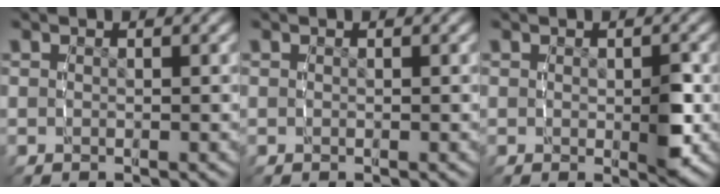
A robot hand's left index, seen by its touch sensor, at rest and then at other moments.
{"total": 0.0}
{"total": 1.9, "force": [-0.2, 0.7, 1.7], "torque": [-0.025, -0.011, 0.002]}